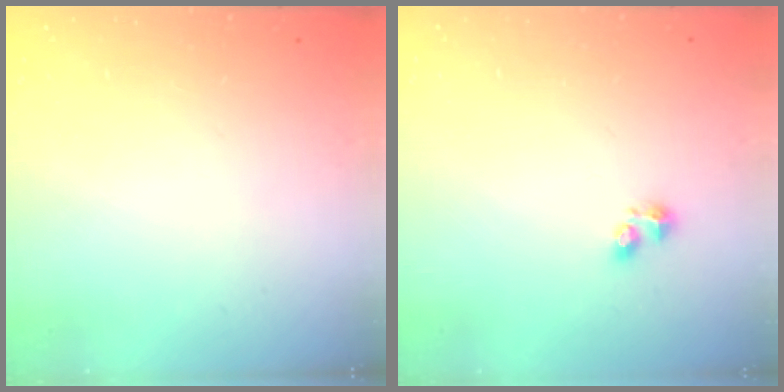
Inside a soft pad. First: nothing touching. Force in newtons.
{"total": 2.2, "press": 2.2, "slide": 0.5}